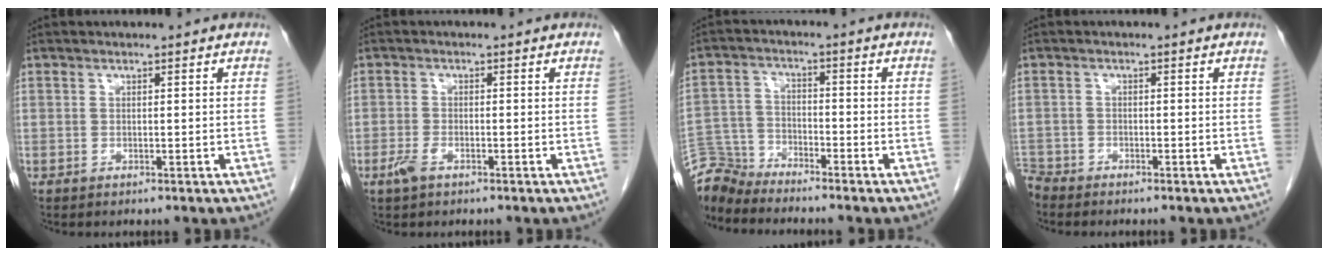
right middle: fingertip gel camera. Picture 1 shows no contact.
{"total": 2.5, "force": [-1.5, 1.0, 1.8], "torque": [-0.043, -0.001, -0.029]}
{"total": 6.2, "force": [-6.1, 0.3, -0.9], "torque": [0.011, 0.004, -0.120]}
{"total": 2.7, "force": [-2.7, 0.5, -0.1], "torque": [0.003, -0.008, -0.051]}